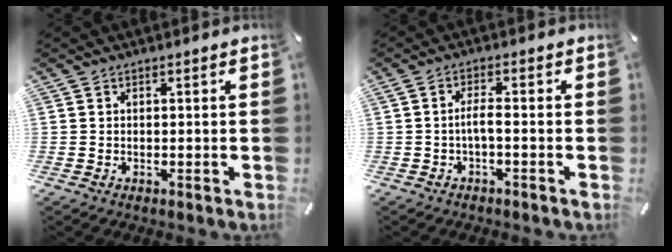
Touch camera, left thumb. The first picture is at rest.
{"total": 4.0, "force": [-1.1, 0.9, 3.7], "torque": [-0.073, 0.001, -0.023]}